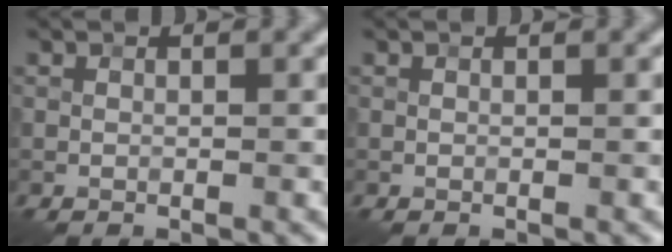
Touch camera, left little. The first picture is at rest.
{"total": 0.0}